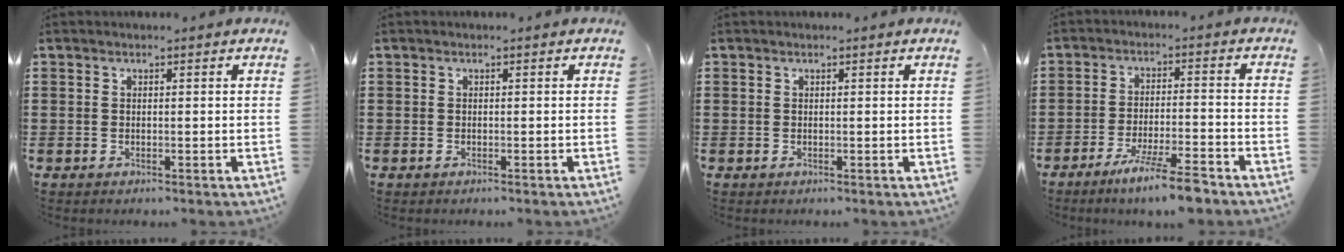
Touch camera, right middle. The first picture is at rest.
{"total": 0.0}
{"total": 0.0}
{"total": 7.6, "force": [-6.2, -0.2, 4.3], "torque": [-0.079, -0.012, -0.112]}